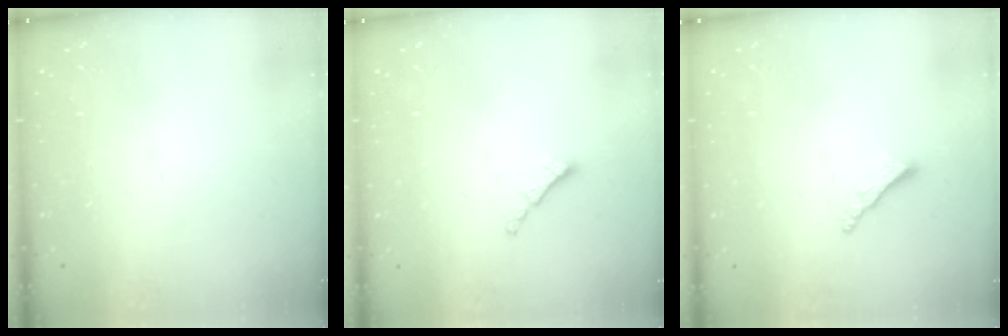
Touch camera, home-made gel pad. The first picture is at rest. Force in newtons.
{"total": 0.7, "press": 0.6, "slide": 0.4}
{"total": 2.1, "press": 2.0, "slide": 0.5}